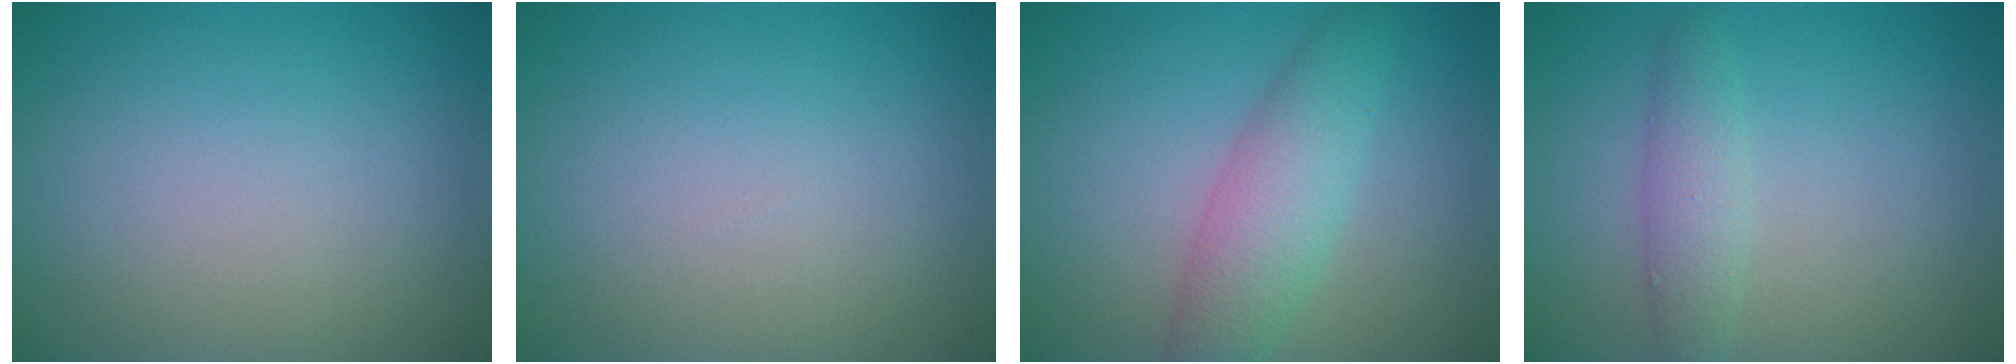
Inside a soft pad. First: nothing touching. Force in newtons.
{"total": 0.0}
{"total": 4.5, "press": 4.5, "slide": 0.0}
{"total": 2.4, "press": 2.4, "slide": 0.2}